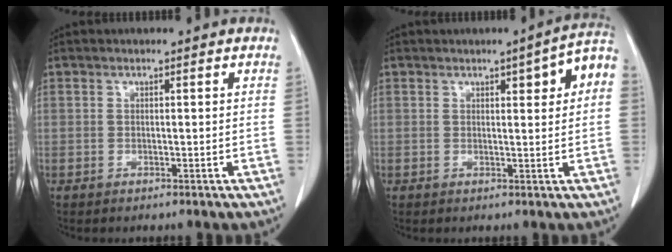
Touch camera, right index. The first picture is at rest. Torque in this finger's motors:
{"motor_torque": [0.64, 0.12, 0.11, 0.03]}